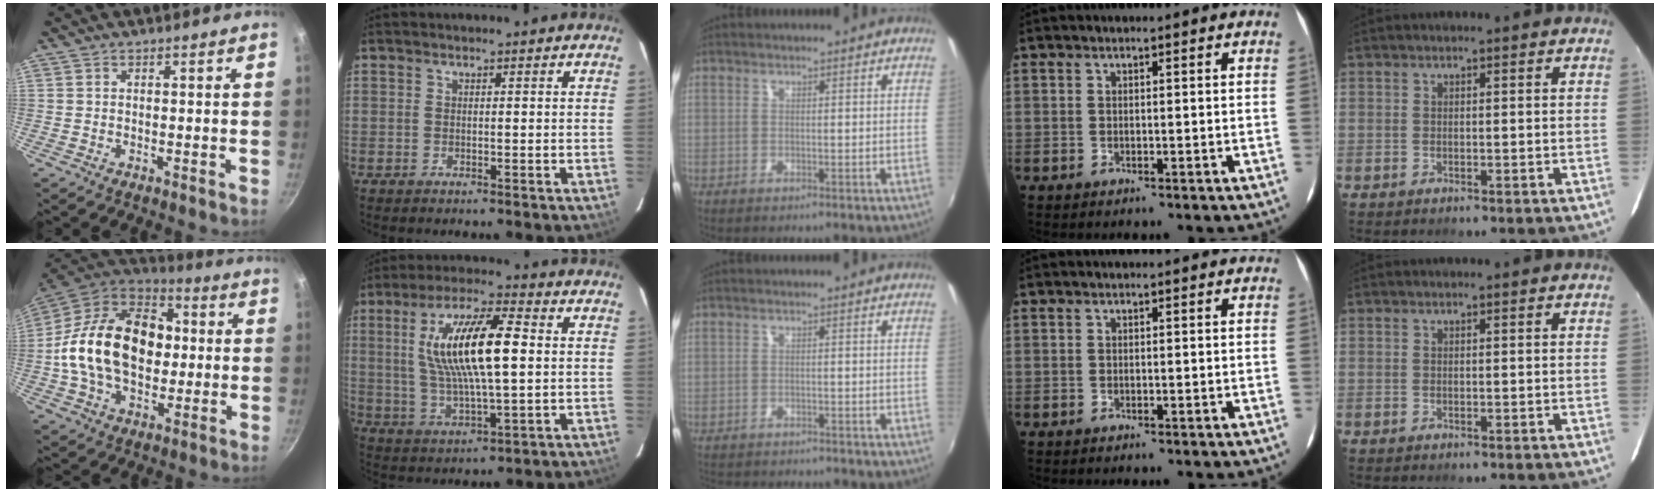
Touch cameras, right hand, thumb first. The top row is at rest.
{"thumb": {"total": 23.8, "force": [0.0, 16.1, 17.4], "torque": [-0.274, 0.037, -0.012]}, "index": {"total": 16.4, "force": [2.5, 4.1, 15.6], "torque": [-0.295, 0.009, 0.052]}, "middle": {"total": 8.6, "force": [-8.0, 1.8, 2.8], "torque": [-0.069, -0.013, -0.115]}}